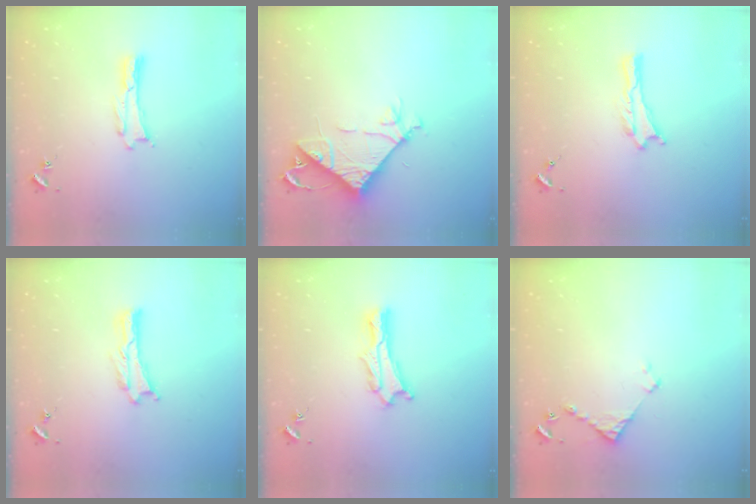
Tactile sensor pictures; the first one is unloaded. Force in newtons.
{"total": 7.9, "press": 7.8, "slide": 0.7}
{"total": 0.0}
{"total": 0.0}
{"total": 1.9, "press": 1.9, "slide": 0.2}
{"total": 3.7, "press": 3.7, "slide": 0.3}